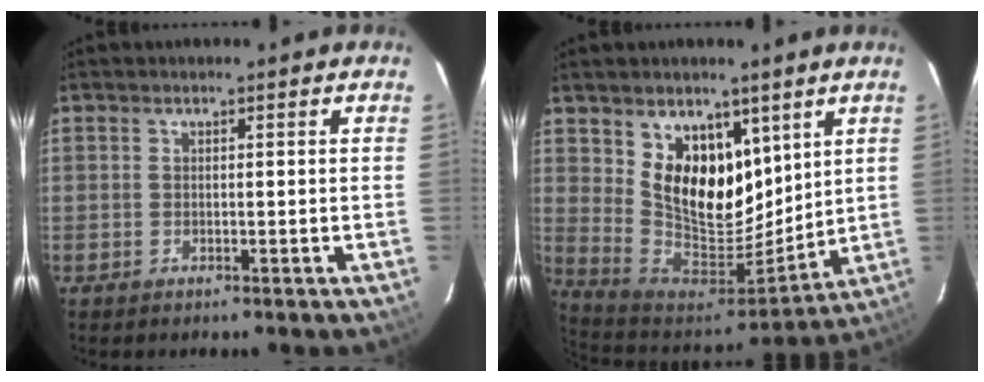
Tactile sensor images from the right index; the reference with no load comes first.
{"total": 15.7, "force": [7.4, 9.8, 9.8], "torque": [-0.187, -0.013, 0.150]}